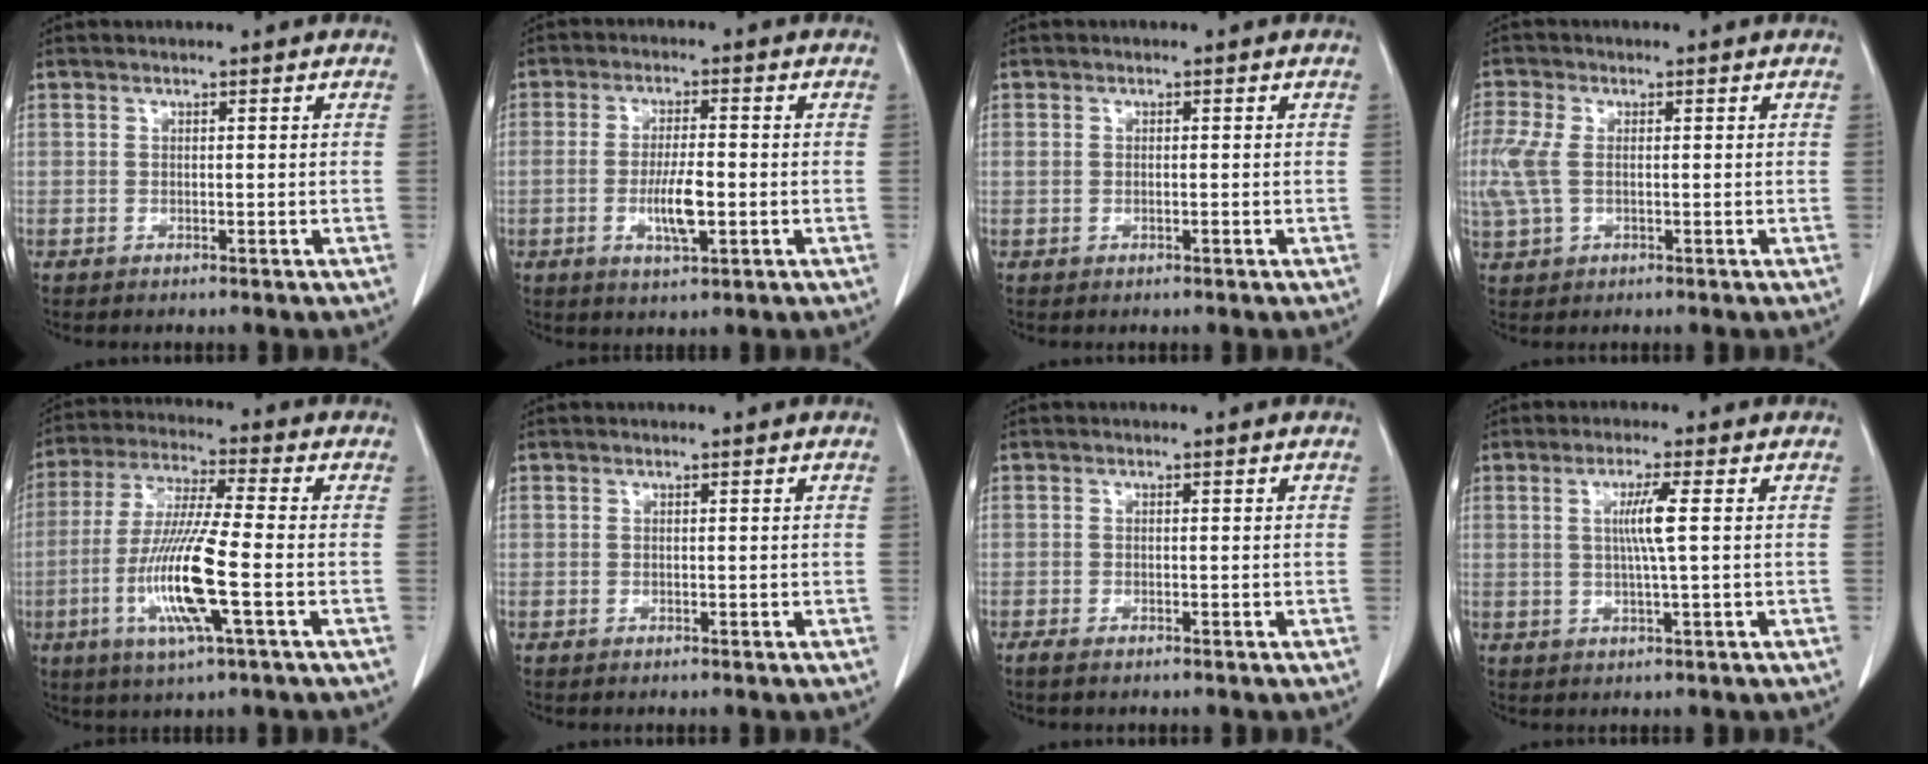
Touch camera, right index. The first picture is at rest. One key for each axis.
{"total": 5.9, "fx": -1.4, "fy": 1.1, "fz": 5.6, "tx": -0.108, "ty": -0.007, "tz": -0.021}
{"total": 0.8, "fx": 0.0, "fy": 0.5, "fz": 0.6, "tx": -0.018, "ty": 0.004, "tz": 0.002}
{"total": 5.2, "fx": 0.1, "fy": 3.0, "fz": 4.2, "tx": -0.134, "ty": 0.011, "tz": 0.006}
{"total": 12.9, "fx": -3.5, "fy": 0.3, "fz": 12.5, "tx": -0.256, "ty": -0.016, "tz": -0.071}
{"total": 0.0}
{"total": 1.5, "fx": -1.1, "fy": 0.3, "fz": 0.9, "tx": -0.018, "ty": -0.003, "tz": -0.016}
{"total": 4.2, "fx": 0.6, "fy": -0.7, "fz": 4.1, "tx": -0.079, "ty": -0.004, "tz": 0.011}